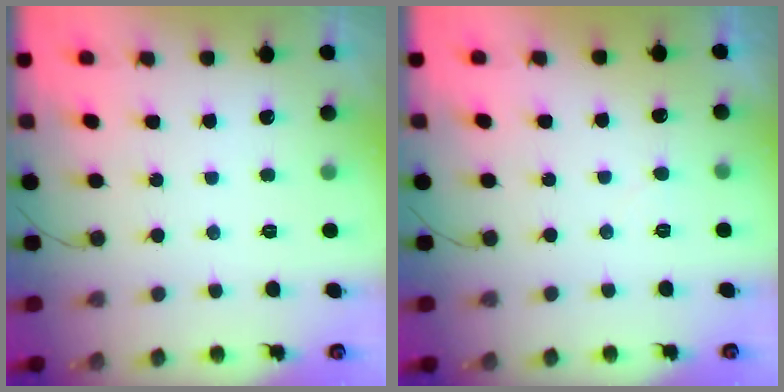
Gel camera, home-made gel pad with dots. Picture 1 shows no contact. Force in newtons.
{"total": 3.6, "press": 3.6, "slide": 0.1}